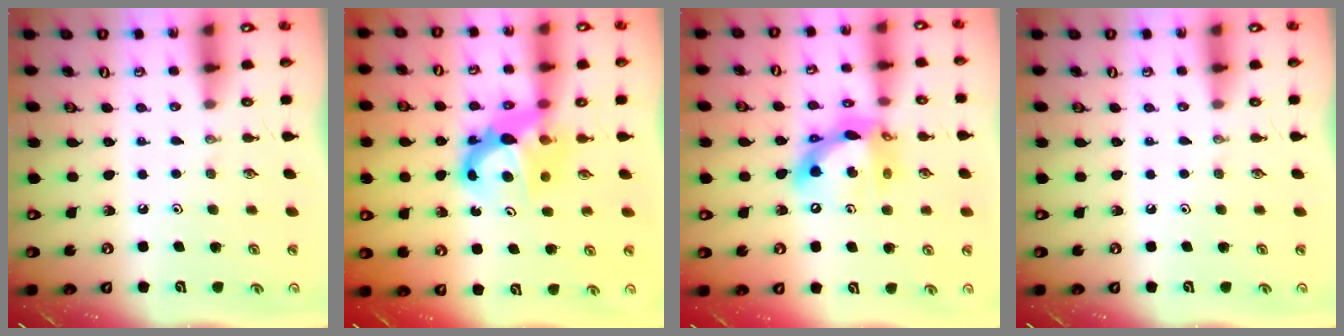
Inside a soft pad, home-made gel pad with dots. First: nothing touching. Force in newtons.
{"total": 7.6, "press": 7.6, "slide": 0.6}
{"total": 13.0, "press": 12.9, "slide": 1.4}
{"total": 0.0}